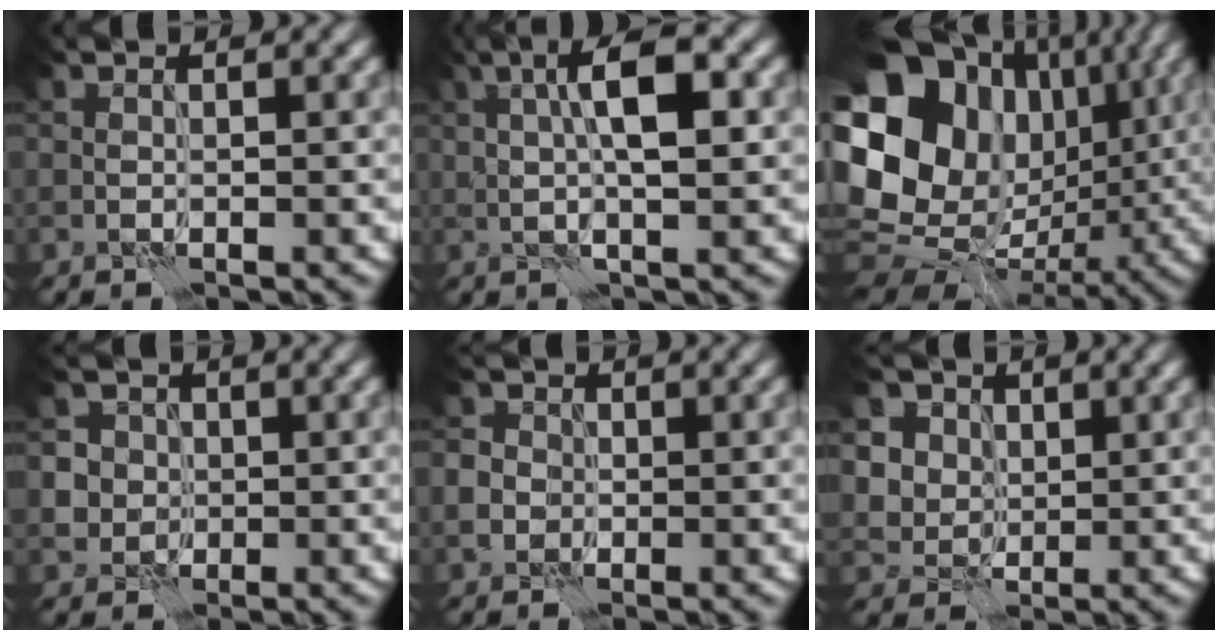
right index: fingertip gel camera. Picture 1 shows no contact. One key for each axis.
{"total": 6.2, "fx": 1.2, "fy": 1.7, "fz": 5.9, "tx": -0.099, "ty": 0.011, "tz": 0.017}
{"total": 21.7, "fx": 2.7, "fy": 18.0, "fz": 11.8, "tx": -0.241, "ty": -0.003, "tz": 0.037}
{"total": 5.1, "fx": 1.0, "fy": 4.8, "fz": 1.7, "tx": -0.021, "ty": 0.031, "tz": -0.001}
{"total": 3.0, "fx": 0.1, "fy": 2.8, "fz": 1.2, "tx": -0.006, "ty": 0.015, "tz": -0.018}
{"total": 8.3, "fx": 4.2, "fy": 6.3, "fz": 3.4, "tx": -0.074, "ty": 0.010, "tz": 0.059}